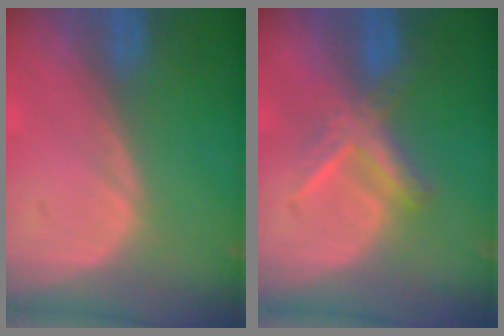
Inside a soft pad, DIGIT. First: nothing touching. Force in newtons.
{"total": 5.5, "press": 5.4, "slide": 0.5}